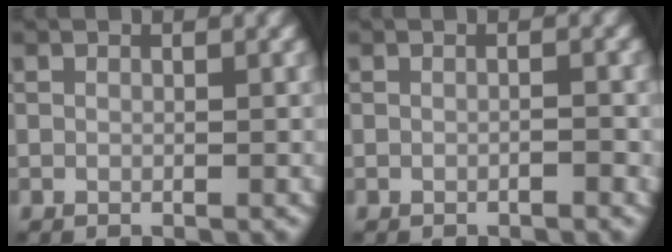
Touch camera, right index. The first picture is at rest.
{"total": 0.8, "force": [-0.4, 0.1, 0.7], "torque": [-0.011, 0.003, -0.010]}